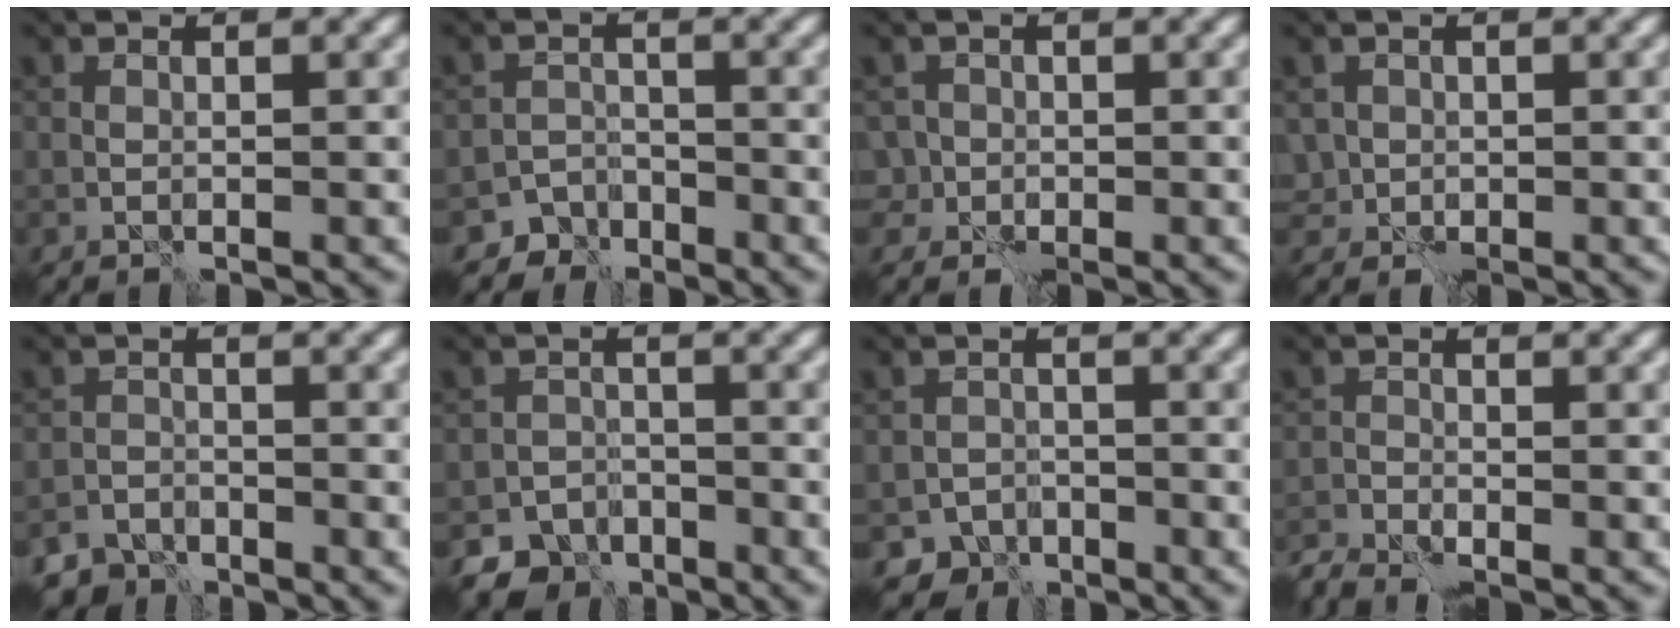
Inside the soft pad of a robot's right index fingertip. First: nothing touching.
{"total": 3.2, "force": [-2.6, 1.8, -0.2], "torque": [0.023, 0.000, -0.041]}
{"total": 1.9, "force": [-0.5, 1.9, 0.2], "torque": [0.004, 0.011, -0.010]}
{"total": 1.3, "force": [0.1, 1.3, 0.2], "torque": [-0.001, -0.003, 0.003]}
{"total": 3.4, "force": [-3.1, 1.3, 0.1], "torque": [0.010, -0.001, -0.053]}
{"total": 5.7, "force": [-4.4, 3.6, 0.7], "torque": [0.016, -0.005, -0.064]}
{"total": 3.2, "force": [-2.4, 2.1, 0.2], "torque": [0.016, 0.001, -0.040]}
{"total": 3.8, "force": [-3.5, 0.6, 1.4], "torque": [-0.034, -0.018, -0.074]}